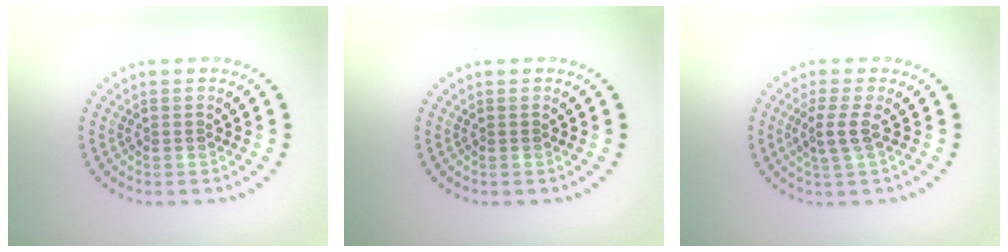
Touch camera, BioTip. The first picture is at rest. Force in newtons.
{"total": 0.0}
{"total": 2.1, "press": 1.6, "slide": 1.4}